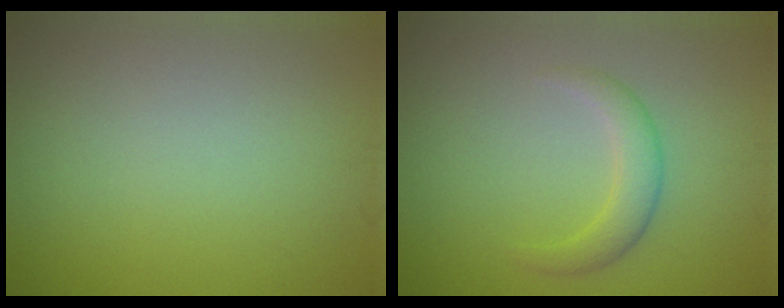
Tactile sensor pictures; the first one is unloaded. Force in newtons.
{"total": 2.4, "press": 2.4, "slide": 0.1}